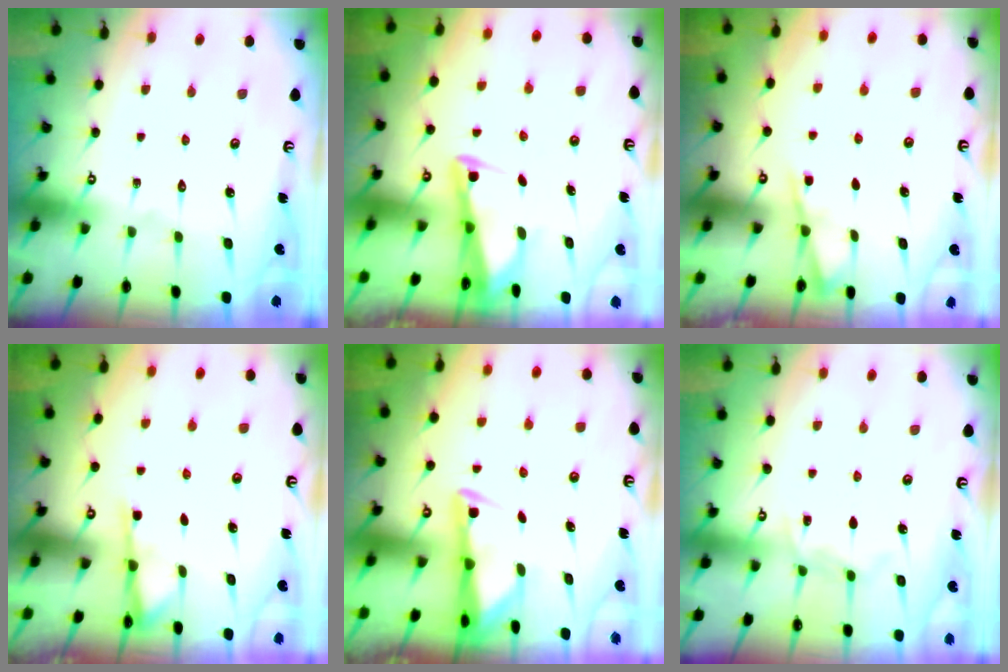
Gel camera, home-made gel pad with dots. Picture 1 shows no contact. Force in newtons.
{"total": 2.6, "press": 2.6, "slide": 0.2}
{"total": 2.8, "press": 2.8, "slide": 0.3}
{"total": 2.2, "press": 2.2, "slide": 0.5}
{"total": 3.4, "press": 3.3, "slide": 0.5}
{"total": 6.5, "press": 6.4, "slide": 0.8}